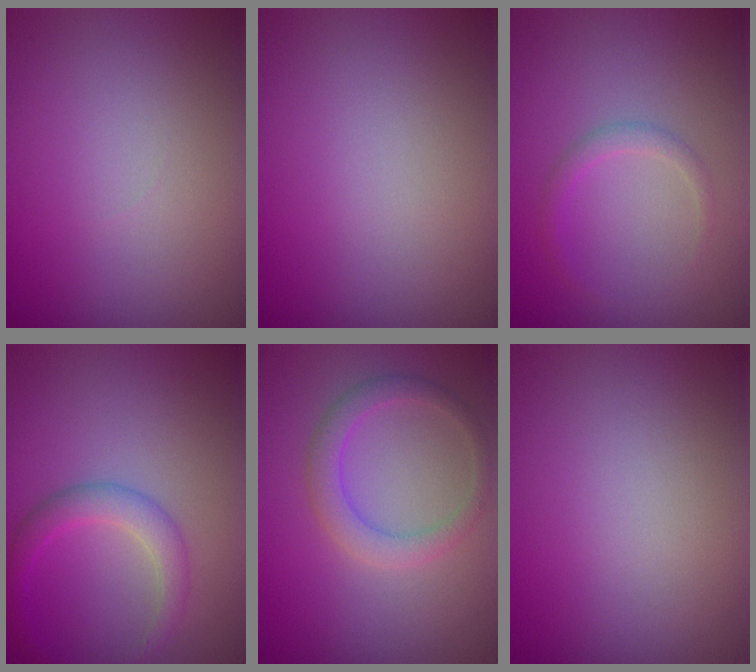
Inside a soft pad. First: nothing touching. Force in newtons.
{"total": 0.0}
{"total": 1.3, "press": 1.3, "slide": 0.1}
{"total": 2.6, "press": 2.6, "slide": 0.1}
{"total": 2.5, "press": 2.5, "slide": 0.1}
{"total": 0.0}